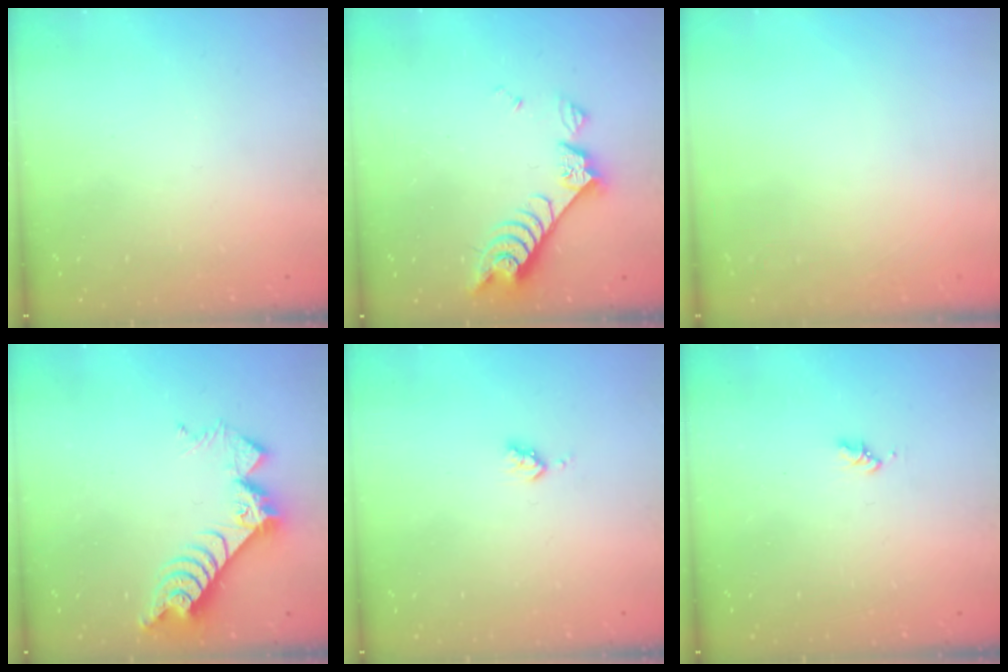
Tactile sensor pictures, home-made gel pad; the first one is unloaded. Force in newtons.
{"total": 8.3, "press": 8.2, "slide": 1.3}
{"total": 0.0}
{"total": 9.8, "press": 9.7, "slide": 0.9}
{"total": 3.2, "press": 3.2, "slide": 0.4}
{"total": 1.6, "press": 1.6, "slide": 0.3}